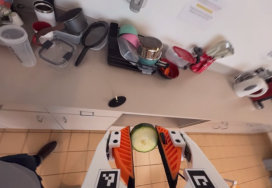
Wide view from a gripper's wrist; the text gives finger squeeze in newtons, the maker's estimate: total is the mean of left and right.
{"total": 9.7, "left": 9.9, "right": 9.5}